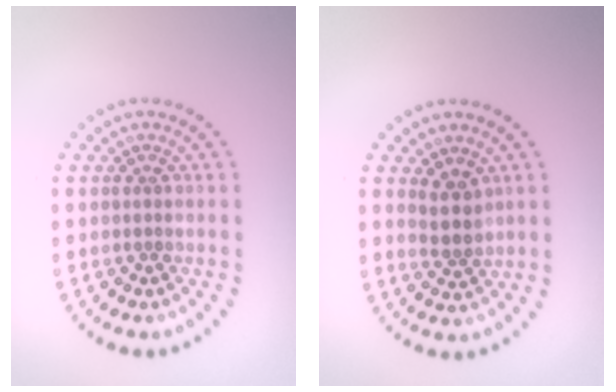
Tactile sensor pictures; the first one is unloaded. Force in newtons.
{"total": 2.2, "press": 1.8, "slide": 1.2}